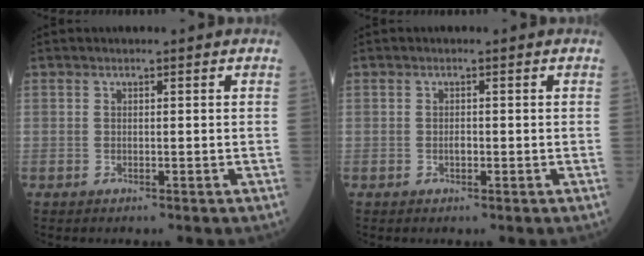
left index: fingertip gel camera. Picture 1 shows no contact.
{"total": 0.8, "force": [-0.2, 0.4, 0.7], "torque": [-0.014, 0.001, -0.004]}